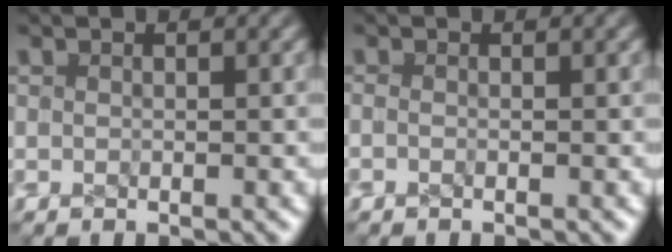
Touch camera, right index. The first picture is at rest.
{"total": 0.6, "force": [-0.2, 0.1, 0.5], "torque": [-0.006, -0.001, -0.002]}